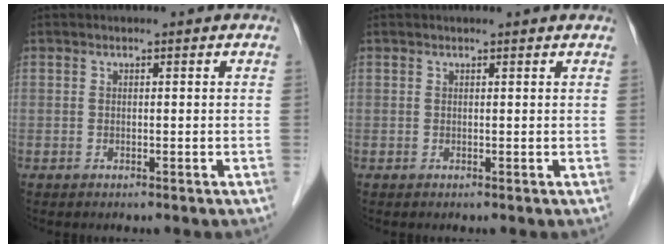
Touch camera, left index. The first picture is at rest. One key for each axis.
{"total": 1.8, "fx": 1.7, "fy": 0.0, "fz": 0.4, "tx": -0.011, "ty": 0.008, "tz": 0.018}